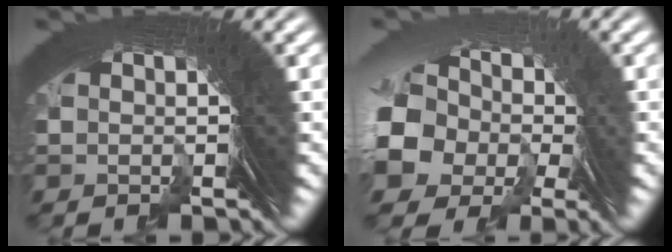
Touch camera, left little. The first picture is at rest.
{"total": 7.5, "force": [-1.7, 6.1, 3.9], "torque": [-0.117, -0.045, -0.009]}